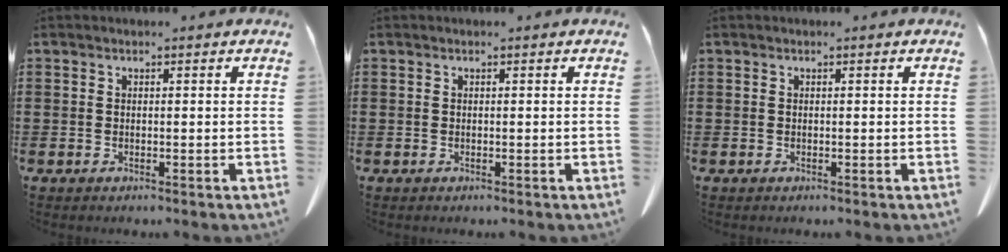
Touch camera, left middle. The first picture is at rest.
{"total": 0.0}
{"total": 0.0}